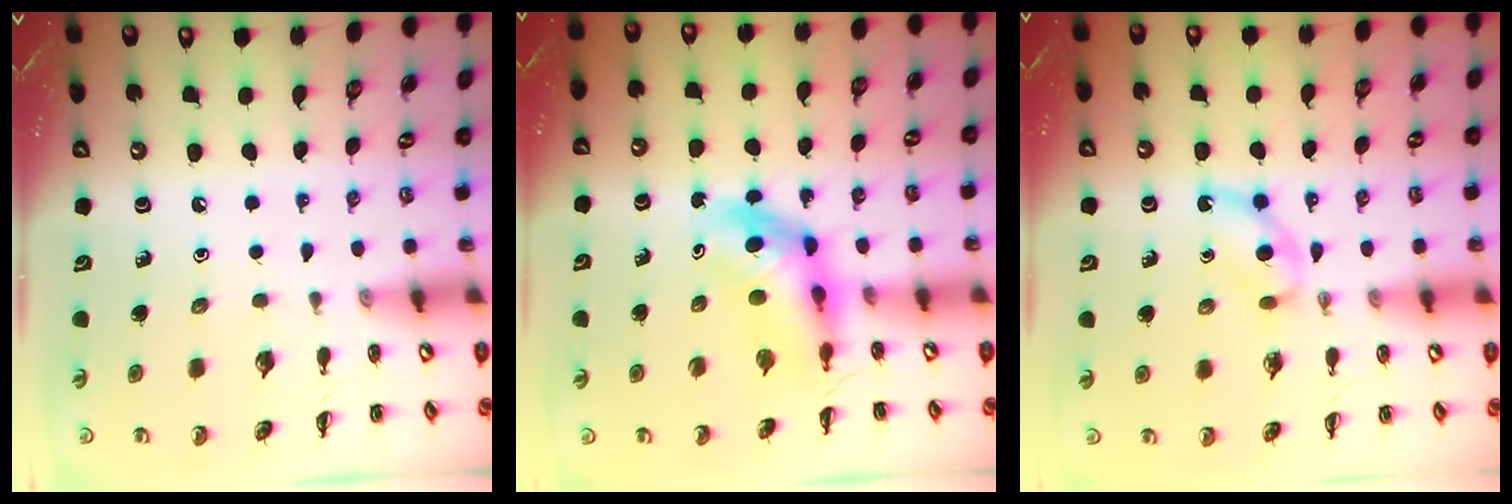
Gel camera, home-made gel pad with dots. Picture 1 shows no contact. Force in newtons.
{"total": 5.0, "press": 4.9, "slide": 0.9}
{"total": 4.8, "press": 4.3, "slide": 1.9}